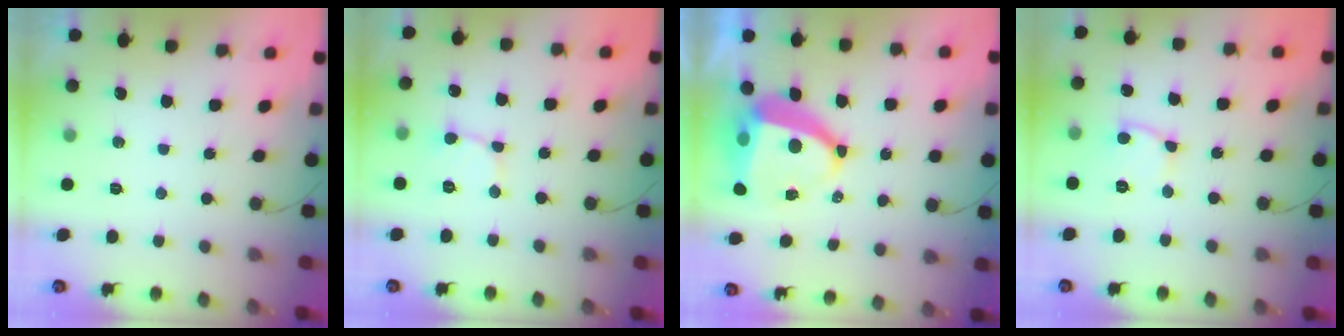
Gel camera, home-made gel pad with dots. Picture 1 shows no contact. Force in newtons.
{"total": 1.6, "press": 1.6, "slide": 0.1}
{"total": 10.2, "press": 10.2, "slide": 1.1}
{"total": 8.1, "press": 8.1, "slide": 1.0}